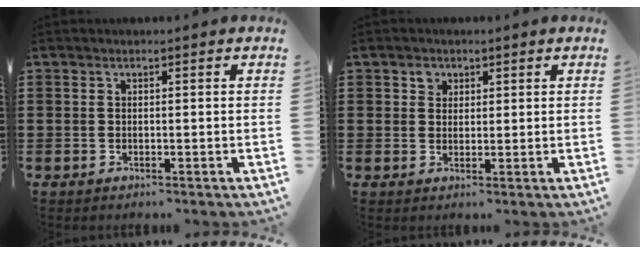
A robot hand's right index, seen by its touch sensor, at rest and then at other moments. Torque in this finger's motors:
{"motor_torque": [0.04, -0.04, 0.01, 0.02]}